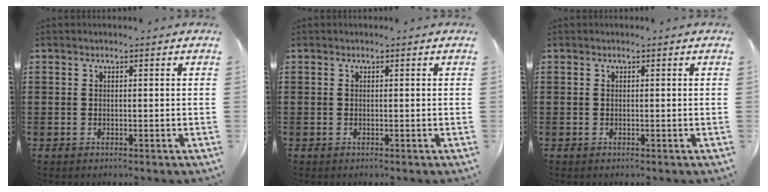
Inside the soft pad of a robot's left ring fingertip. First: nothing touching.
{"total": 0.0}
{"total": 0.0}